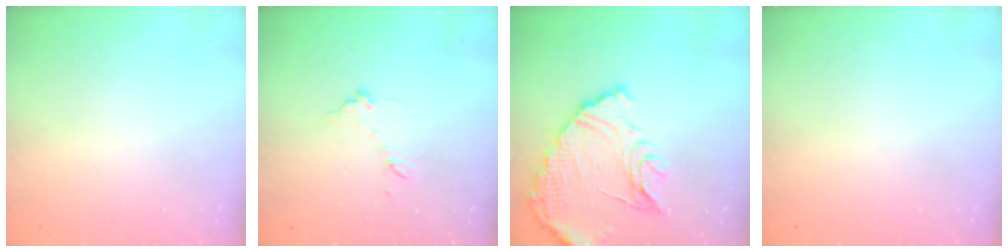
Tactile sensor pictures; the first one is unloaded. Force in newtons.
{"total": 7.9, "press": 7.9, "slide": 0.5}
{"total": 14.9, "press": 14.8, "slide": 1.2}
{"total": 0.0}